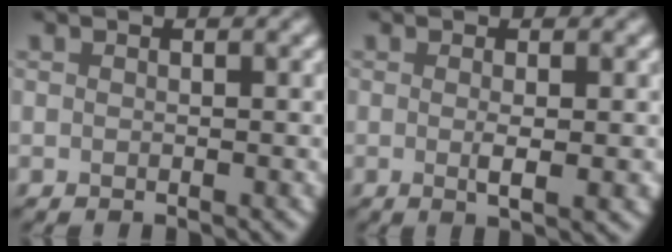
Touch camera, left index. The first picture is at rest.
{"total": 2.2, "force": [-0.2, 0.4, 2.2], "torque": [-0.035, -0.002, -0.003]}